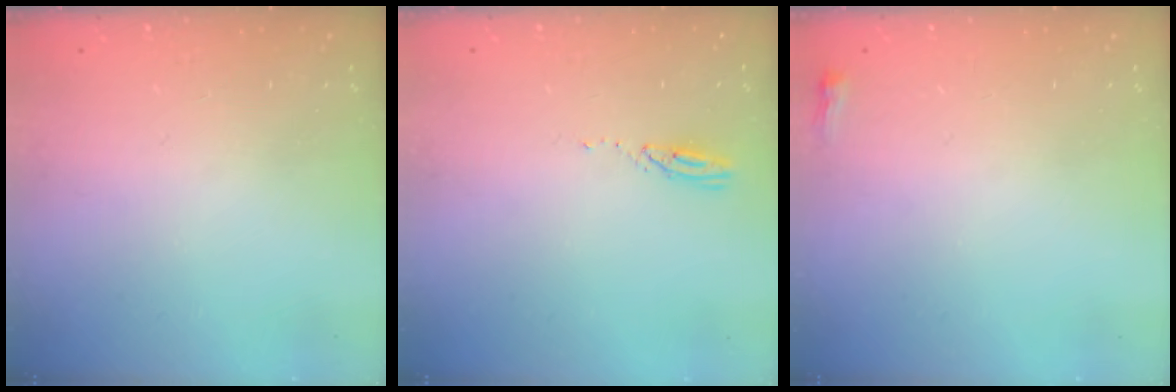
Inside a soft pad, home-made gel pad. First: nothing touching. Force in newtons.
{"total": 3.0, "press": 2.9, "slide": 0.3}
{"total": 2.2, "press": 2.2, "slide": 0.6}